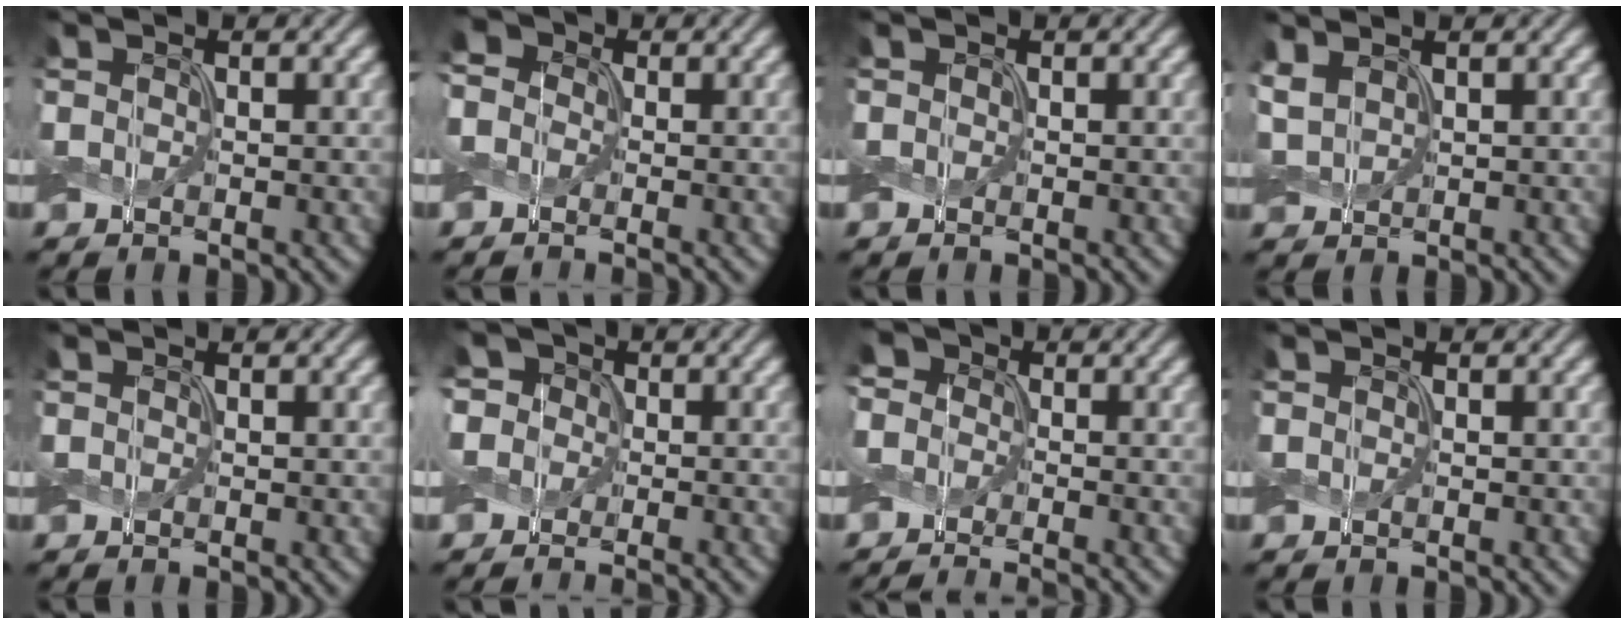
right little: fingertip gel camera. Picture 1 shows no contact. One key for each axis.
{"total": 4.1, "fx": -0.1, "fy": 3.6, "fz": 2.0, "tx": -0.040, "ty": 0.015, "tz": -0.031}
{"total": 0.0}
{"total": 2.2, "fx": 1.0, "fy": 1.2, "fz": 1.5, "tx": -0.043, "ty": 0.009, "tz": 0.022}
{"total": 0.0}
{"total": 4.8, "fx": 0.7, "fy": 4.3, "fz": 2.0, "tx": -0.024, "ty": 0.021, "tz": -0.027}
{"total": 6.1, "fx": -2.2, "fy": 4.5, "fz": 3.5, "tx": -0.052, "ty": 0.003, "tz": -0.063}
{"total": 0.0}